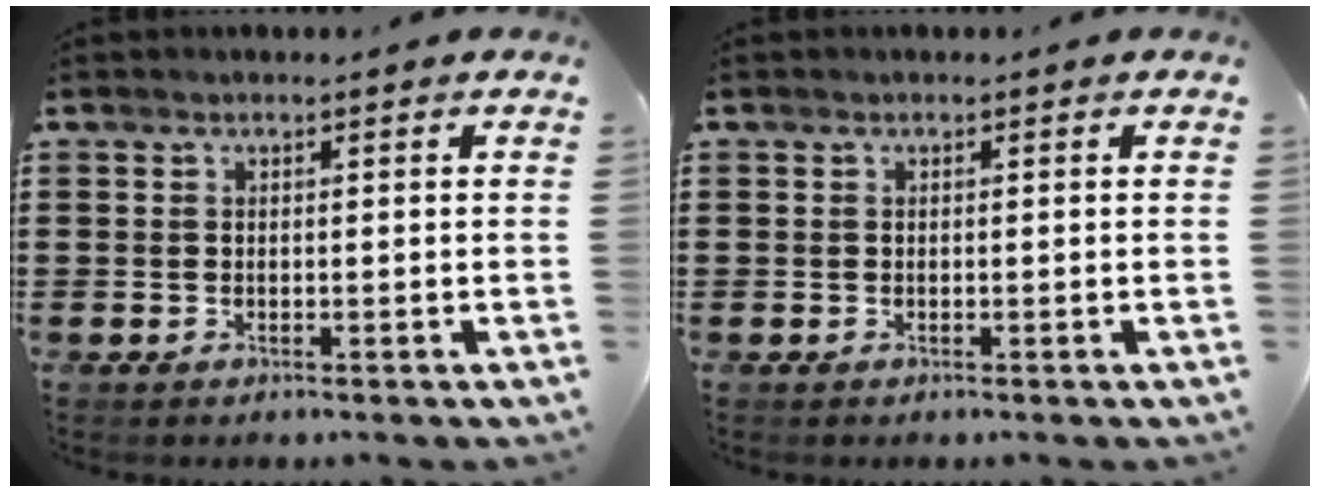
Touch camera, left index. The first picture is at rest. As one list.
[{"total": 0.0}]